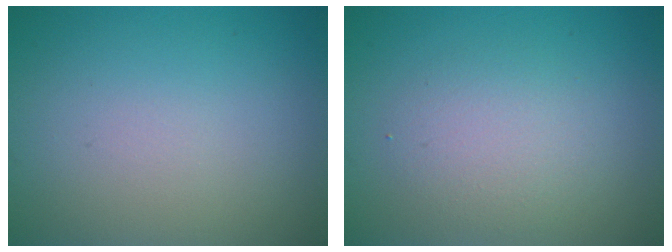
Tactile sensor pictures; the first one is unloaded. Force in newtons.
{"total": 2.8, "press": 2.8, "slide": 0.1}